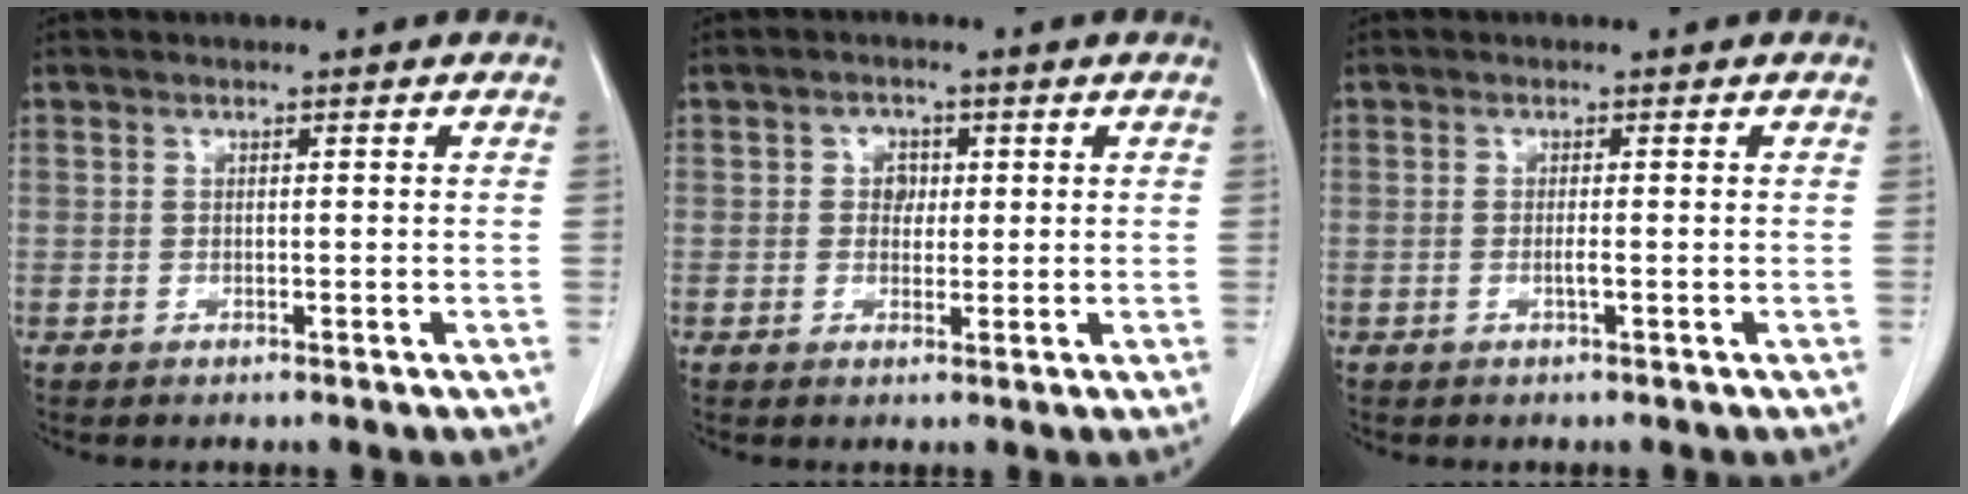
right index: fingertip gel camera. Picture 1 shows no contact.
{"total": 2.7, "force": [0.6, 2.3, 1.3], "torque": [-0.015, 0.006, 0.010]}
{"total": 0.8, "force": [-0.2, -0.1, 0.8], "torque": [-0.017, 0.000, -0.002]}